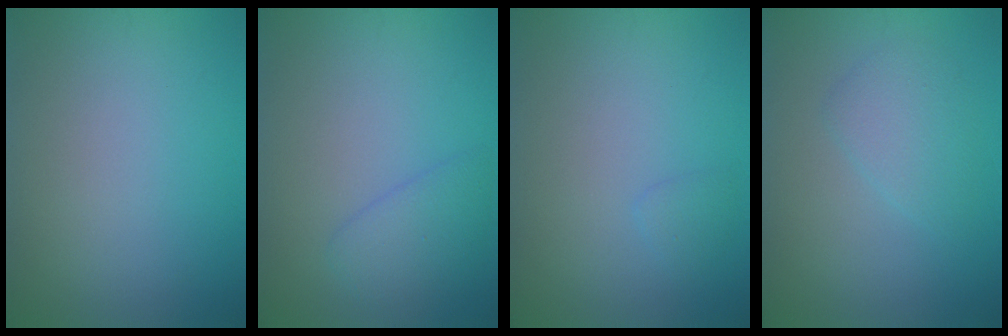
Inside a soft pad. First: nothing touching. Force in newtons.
{"total": 2.4, "press": 2.4, "slide": 0.1}
{"total": 0.8, "press": 0.8, "slide": 0.1}
{"total": 2.3, "press": 2.3, "slide": 0.0}